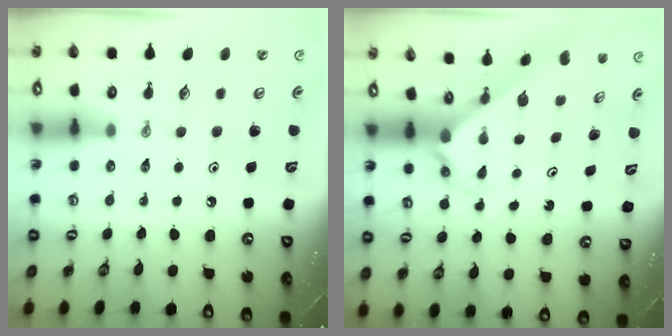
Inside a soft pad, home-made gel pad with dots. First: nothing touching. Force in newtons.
{"total": 2.4, "press": 2.4, "slide": 0.2}